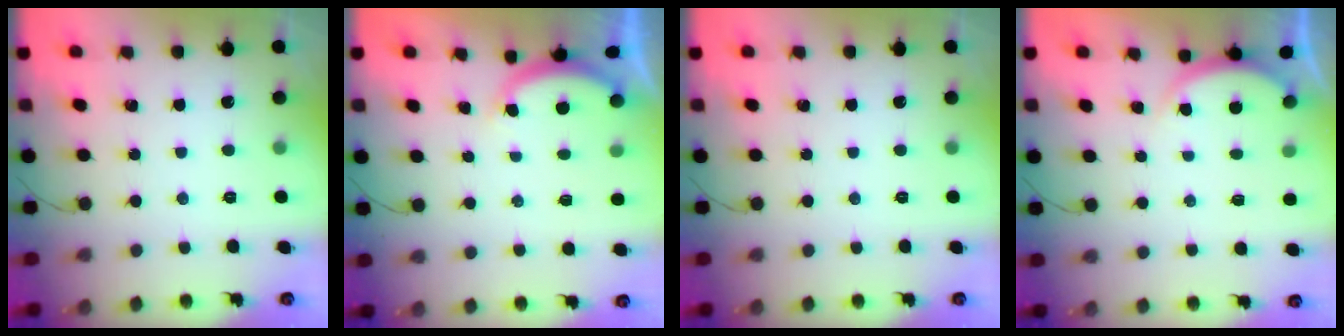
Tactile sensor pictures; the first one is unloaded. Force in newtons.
{"total": 3.5, "press": 3.4, "slide": 0.6}
{"total": 0.0}
{"total": 3.0, "press": 2.9, "slide": 0.5}